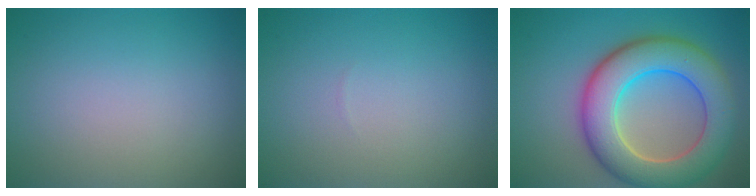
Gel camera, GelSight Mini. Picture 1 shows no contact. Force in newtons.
{"total": 0.0}
{"total": 9.9, "press": 9.8, "slide": 0.7}